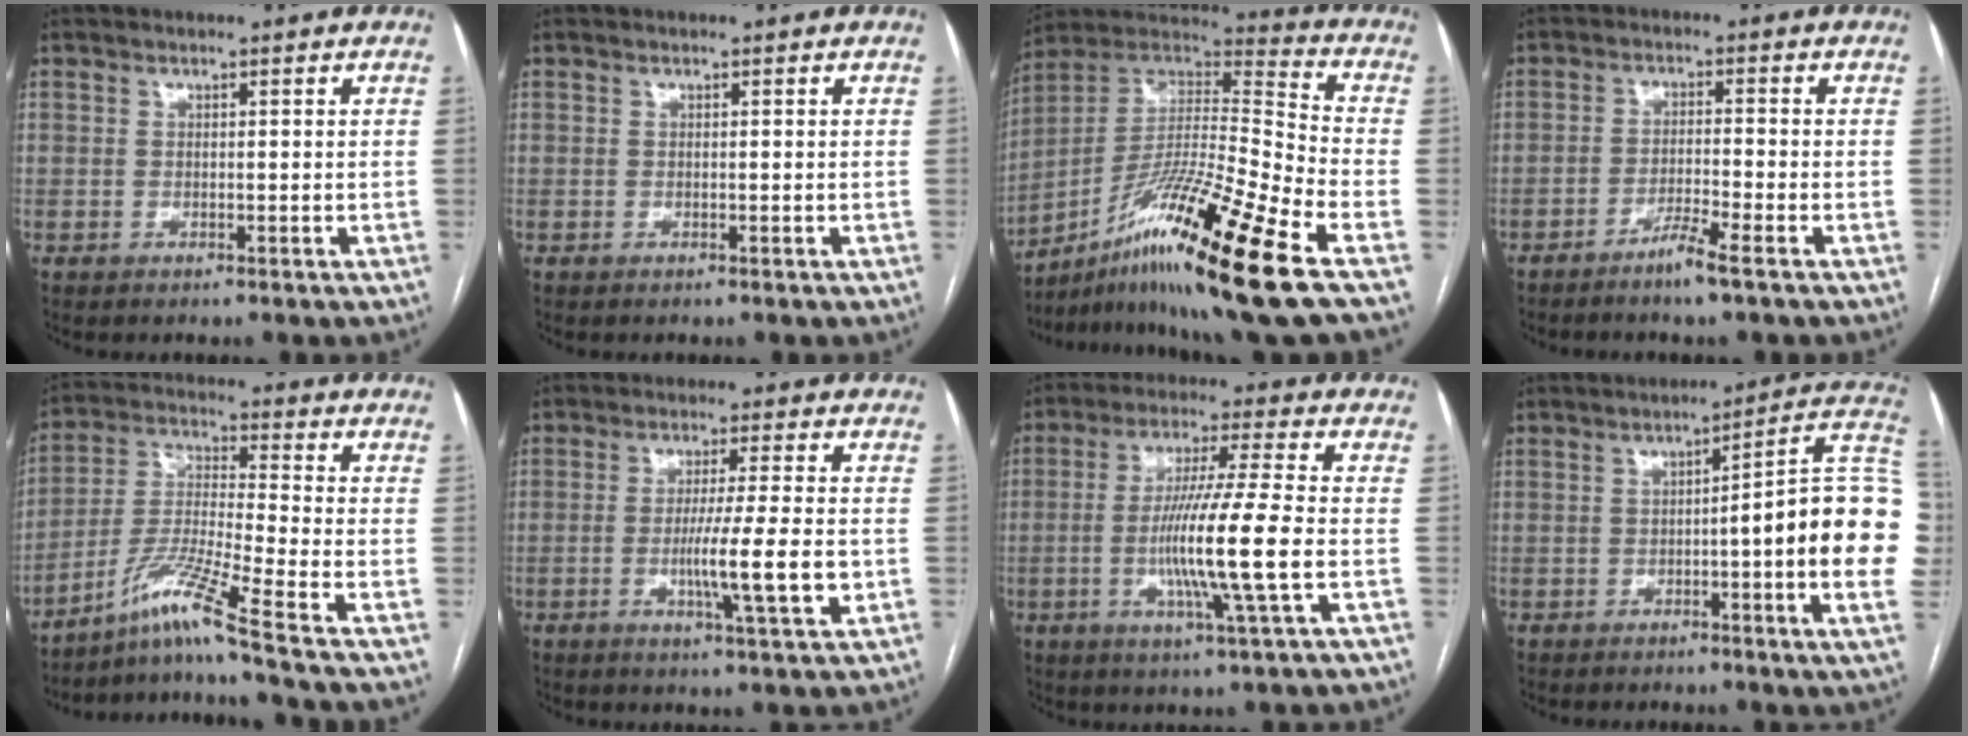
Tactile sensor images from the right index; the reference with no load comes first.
{"total": 0.0}
{"total": 23.2, "force": [-13.2, -0.8, 19.1], "torque": [-0.331, -0.020, -0.235]}
{"total": 3.8, "force": [-2.8, -0.6, 2.5], "torque": [-0.048, -0.006, -0.056]}
{"total": 10.9, "force": [-7.9, -3.0, 7.0], "torque": [-0.150, -0.016, -0.145]}
{"total": 8.8, "force": [-1.8, -0.5, 8.6], "torque": [-0.144, -0.019, -0.033]}
{"total": 12.7, "force": [-2.5, -1.1, 12.4], "torque": [-0.236, -0.013, -0.052]}
{"total": 17.7, "force": [-1.2, 0.8, 17.6], "torque": [-0.159, 0.026, -0.019]}